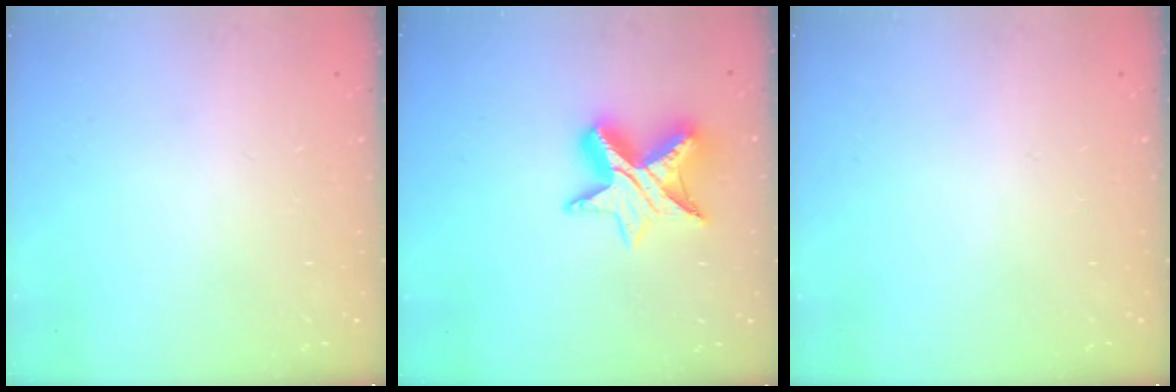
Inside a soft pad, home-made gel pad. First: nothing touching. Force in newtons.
{"total": 11.4, "press": 11.4, "slide": 0.7}
{"total": 0.0}